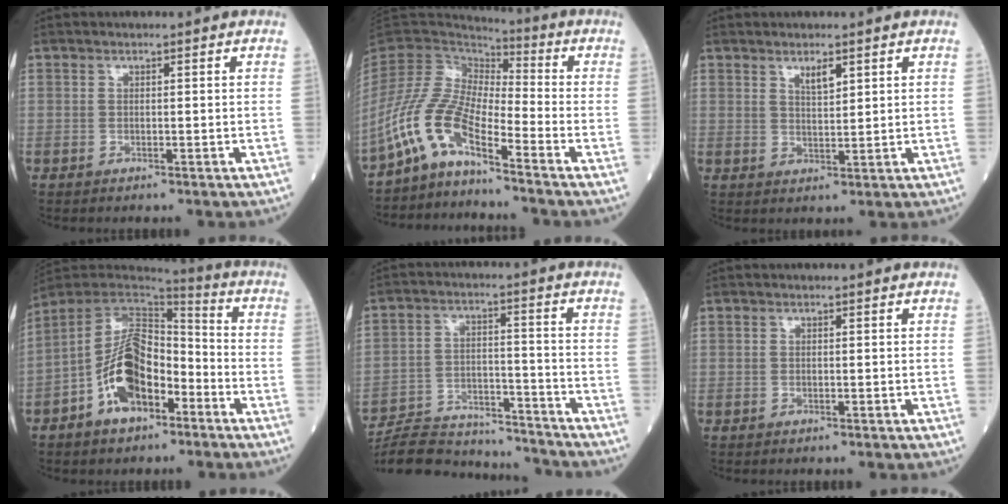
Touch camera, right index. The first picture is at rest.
{"total": 9.0, "force": [-6.2, 2.4, 6.1], "torque": [-0.147, 0.011, -0.130]}
{"total": 2.6, "force": [1.7, 0.7, 1.9], "torque": [-0.036, -0.002, 0.033]}
{"total": 13.2, "force": [-5.5, 6.5, 10.1], "torque": [-0.206, 0.017, -0.096]}
{"total": 16.8, "force": [-16.3, 2.5, 3.3], "torque": [-0.067, 0.015, -0.248]}
{"total": 0.0}